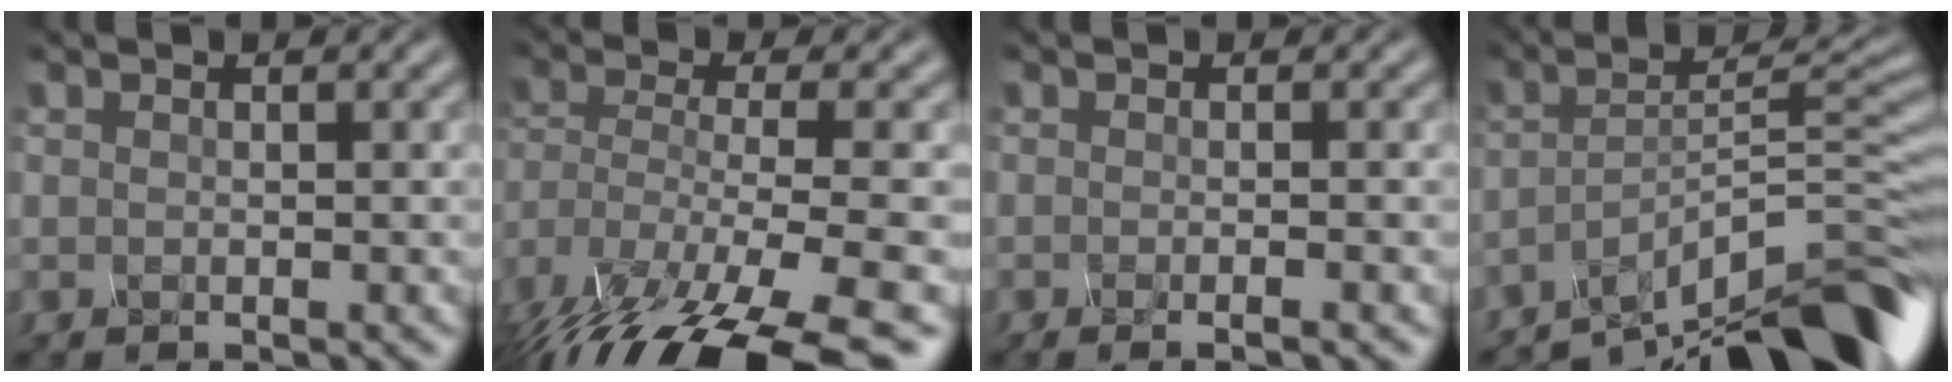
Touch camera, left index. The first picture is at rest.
{"total": 12.7, "force": [-8.8, 4.2, 8.1], "torque": [-0.203, -0.042, -0.085]}
{"total": 2.4, "force": [-1.1, 0.8, 2.0], "torque": [-0.013, -0.006, -0.011]}
{"total": 11.7, "force": [-9.9, 1.9, 5.9], "torque": [-0.111, 0.019, -0.158]}